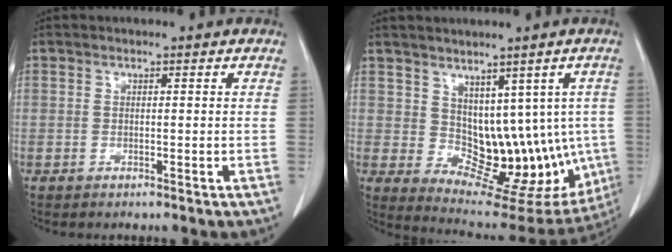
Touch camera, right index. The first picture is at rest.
{"total": 13.4, "force": [0.9, 8.8, 10.1], "torque": [-0.107, 0.011, 0.041]}